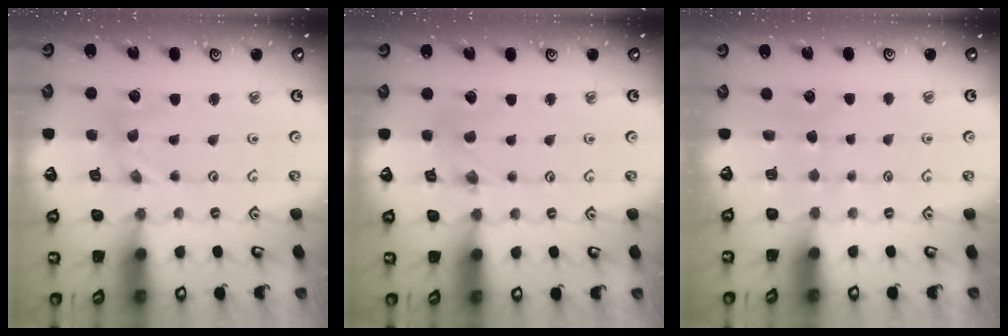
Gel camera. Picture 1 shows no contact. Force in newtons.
{"total": 0.0}
{"total": 0.0}